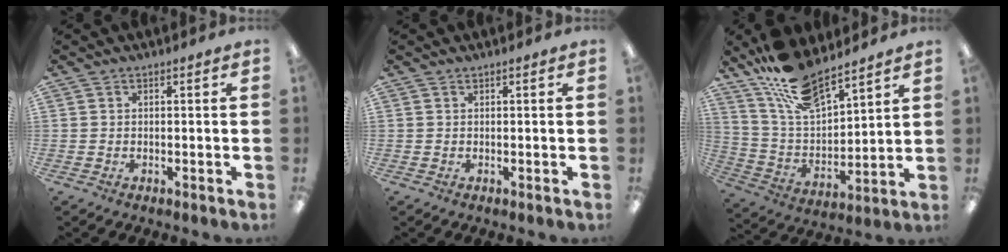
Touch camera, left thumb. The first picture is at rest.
{"total": 0.0}
{"total": 15.1, "force": [12.6, 4.8, 6.6], "torque": [-0.148, -0.075, 0.231]}